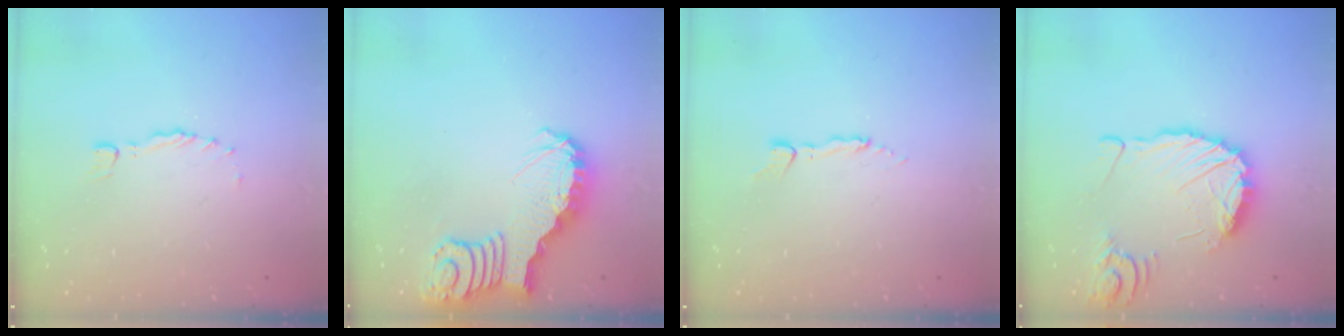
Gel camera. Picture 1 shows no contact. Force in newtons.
{"total": 3.3, "press": 3.3, "slide": 0.7}
{"total": 3.0, "press": 3.0, "slide": 0.2}
{"total": 10.3, "press": 10.2, "slide": 1.4}